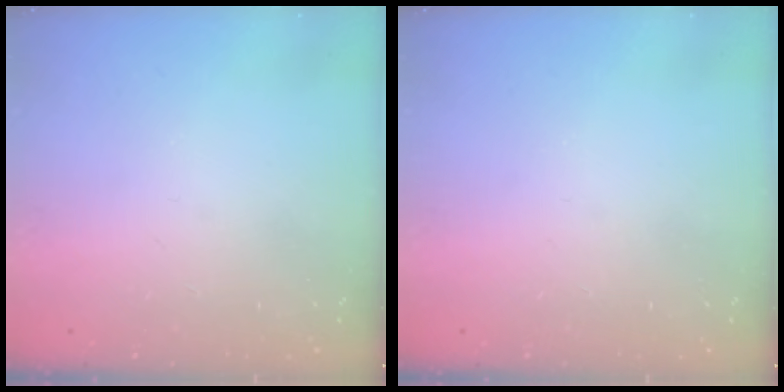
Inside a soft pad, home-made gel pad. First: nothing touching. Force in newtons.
{"total": 0.0}